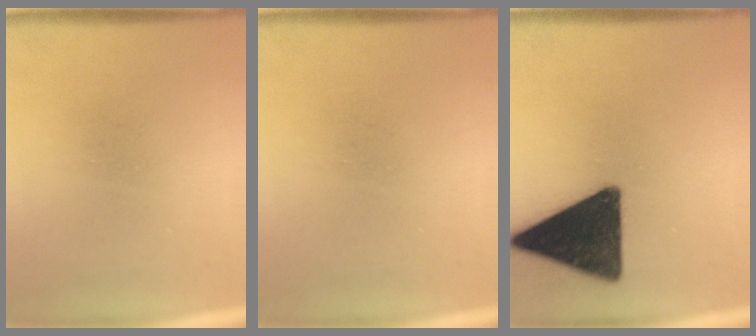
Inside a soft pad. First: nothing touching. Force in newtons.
{"total": 0.0}
{"total": 17.5}